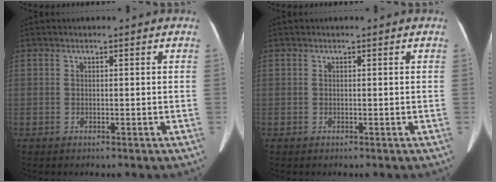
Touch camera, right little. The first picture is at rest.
{"total": 0.0}